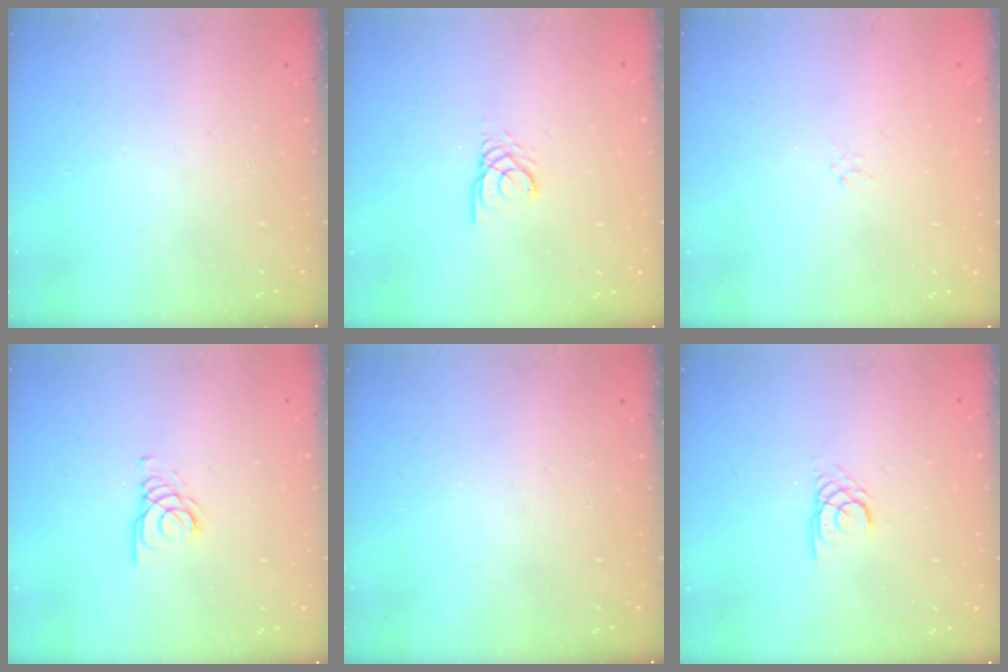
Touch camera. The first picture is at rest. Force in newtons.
{"total": 2.3, "press": 2.3, "slide": 0.1}
{"total": 0.0}
{"total": 2.1, "press": 2.1, "slide": 0.2}
{"total": 0.0}
{"total": 2.0, "press": 2.0, "slide": 0.1}